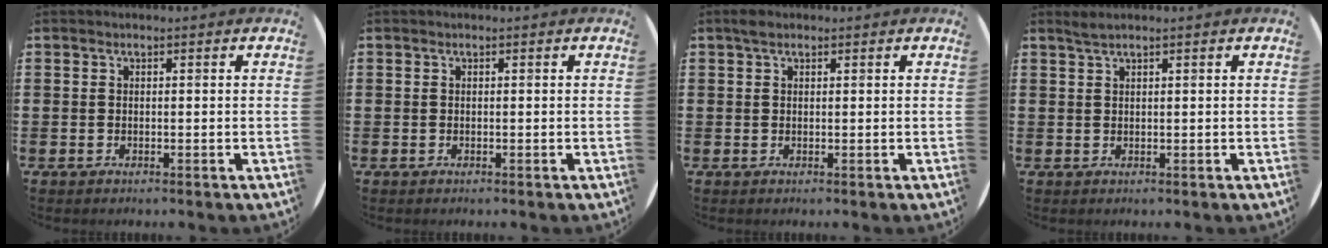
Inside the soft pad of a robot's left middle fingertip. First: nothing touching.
{"total": 0.0}
{"total": 1.2, "force": [0.8, 0.6, 0.6], "torque": [-0.013, 0.006, 0.015]}
{"total": 1.1, "force": [0.9, -0.1, 0.6], "torque": [-0.010, 0.002, 0.016]}